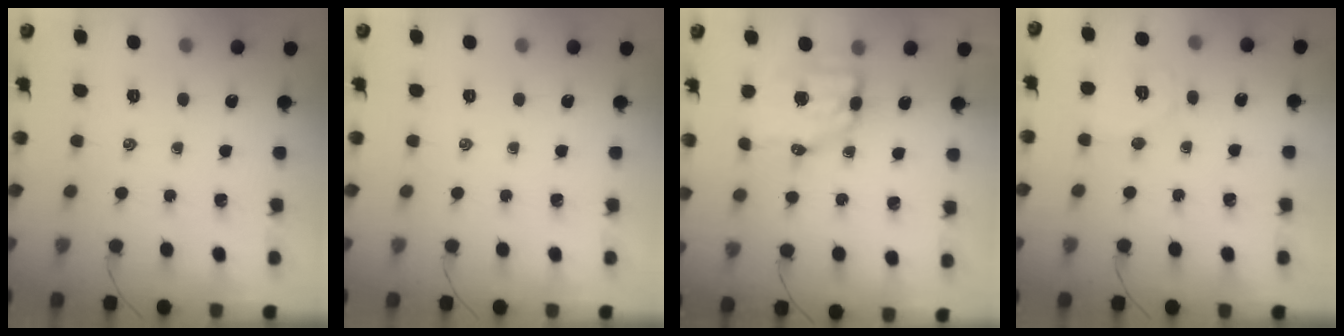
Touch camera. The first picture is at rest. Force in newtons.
{"total": 0.0}
{"total": 7.7, "press": 7.6, "slide": 1.1}
{"total": 7.0, "press": 7.0, "slide": 0.6}